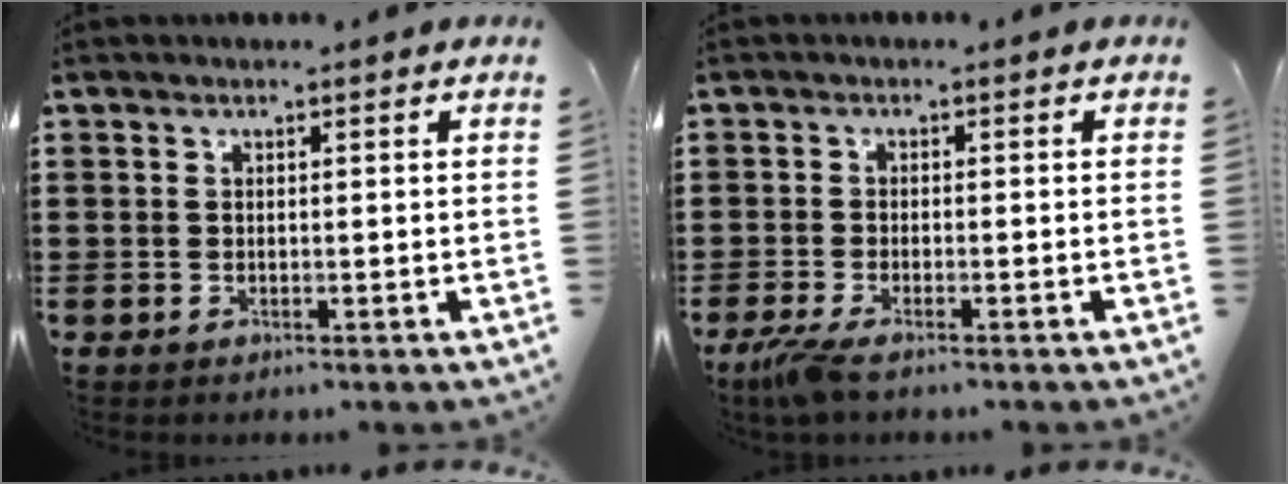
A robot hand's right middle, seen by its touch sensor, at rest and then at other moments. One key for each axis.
{"total": 2.6, "fx": -1.8, "fy": 0.1, "fz": 1.9, "tx": -0.052, "ty": -0.012, "tz": -0.038}